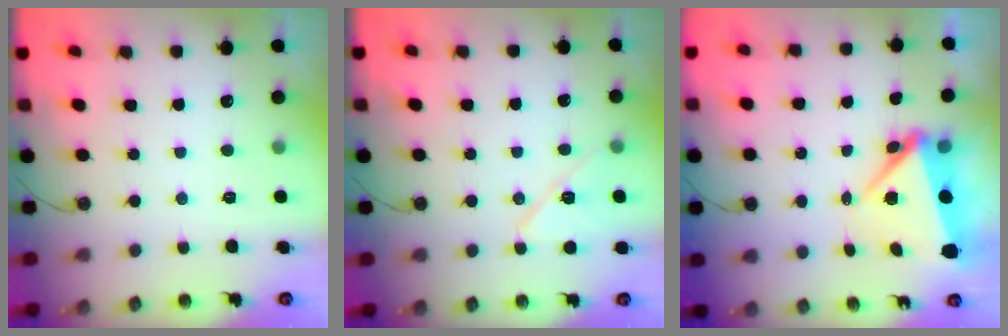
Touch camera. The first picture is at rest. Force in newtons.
{"total": 10.2, "press": 10.2, "slide": 0.9}
{"total": 6.5, "press": 6.4, "slide": 1.2}